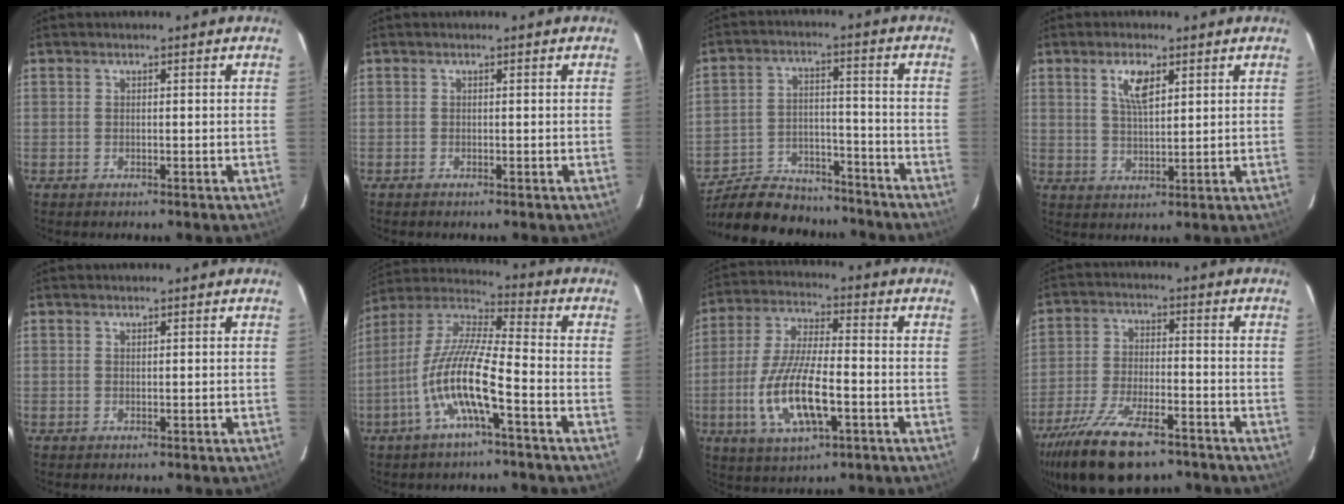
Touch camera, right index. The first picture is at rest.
{"total": 0.0}
{"total": 19.2, "force": [-16.7, 7.1, 6.5], "torque": [-0.149, 0.013, -0.243]}
{"total": 5.4, "force": [2.7, 2.1, 4.2], "torque": [-0.077, 0.005, 0.052]}
{"total": 0.0}
{"total": 13.3, "force": [-5.4, 1.7, 12.0], "torque": [-0.240, 0.000, -0.110]}
{"total": 14.6, "force": [-4.4, 4.8, 13.1], "torque": [-0.274, -0.011, -0.079]}
{"total": 17.4, "force": [-12.4, 6.2, 10.5], "torque": [-0.223, -0.042, -0.215]}